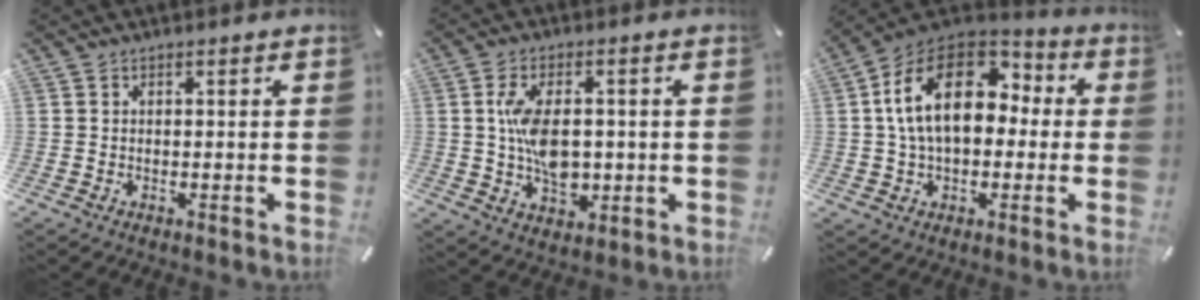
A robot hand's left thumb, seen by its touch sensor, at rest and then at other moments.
{"total": 10.6, "force": [0.2, 6.8, 8.0], "torque": [-0.140, 0.004, 0.004]}
{"total": 18.6, "force": [3.1, 12.3, 13.6], "torque": [-0.265, 0.010, 0.052]}